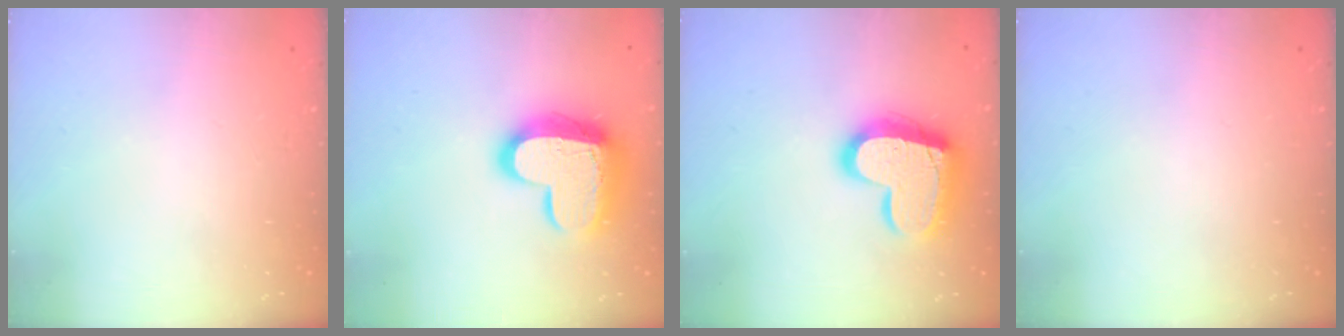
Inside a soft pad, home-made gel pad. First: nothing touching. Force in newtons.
{"total": 15.7, "press": 15.7, "slide": 1.2}
{"total": 17.2, "press": 17.2, "slide": 1.3}
{"total": 0.0}